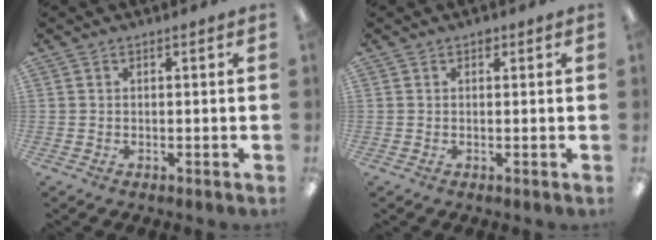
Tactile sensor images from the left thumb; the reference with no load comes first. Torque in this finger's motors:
{"motor_torque": [0.09, -0.06, 0.68, -0.11, 0.00]}